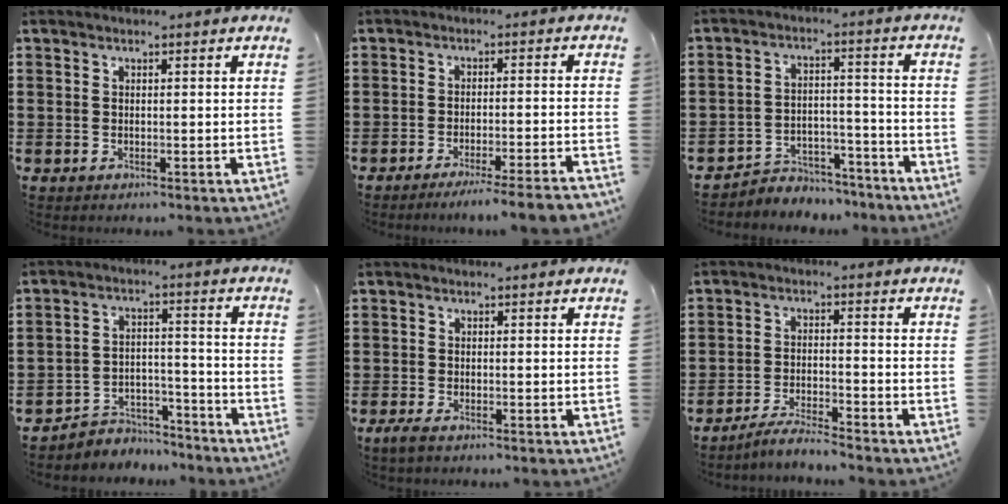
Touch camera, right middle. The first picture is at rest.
{"total": 4.0, "force": [-3.6, -0.5, 1.6], "torque": [-0.024, -0.009, -0.070]}
{"total": 4.8, "force": [-4.6, 1.3, 0.1], "torque": [-0.006, 0.014, -0.098]}
{"total": 4.9, "force": [-4.7, 1.4, 0.0], "torque": [-0.006, 0.013, -0.099]}
{"total": 1.5, "force": [-0.9, 0.5, 1.0], "torque": [-0.028, -0.002, -0.022]}
{"total": 3.9, "force": [-3.7, 0.1, 1.3], "torque": [-0.031, 0.001, -0.075]}